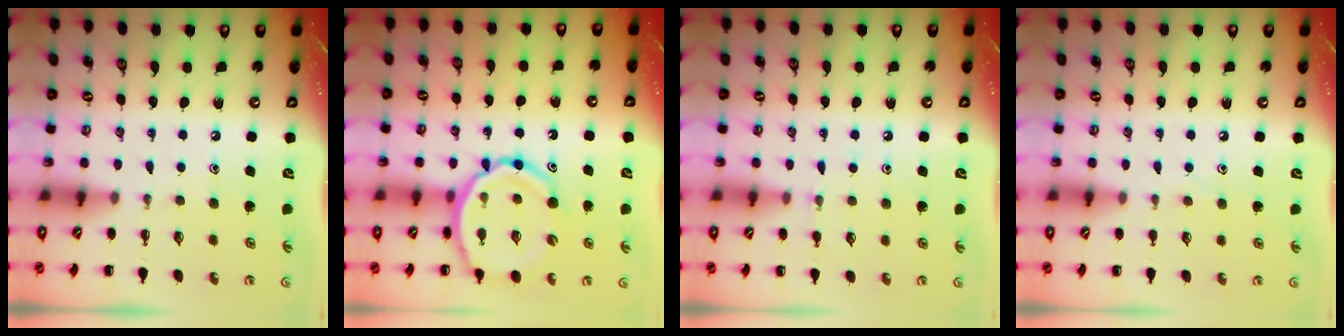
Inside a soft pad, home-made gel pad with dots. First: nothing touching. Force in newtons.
{"total": 14.4, "press": 14.0, "slide": 3.5}
{"total": 6.9, "press": 6.6, "slide": 2.0}
{"total": 4.0, "press": 3.9, "slide": 0.9}